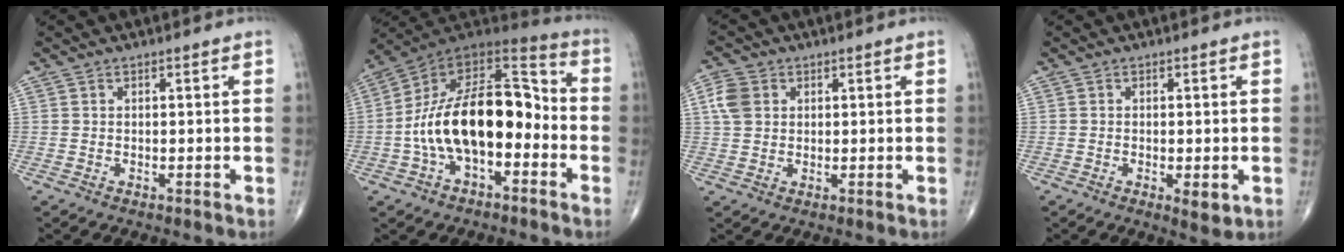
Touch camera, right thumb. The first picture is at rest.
{"total": 20.6, "force": [-3.8, 10.8, 17.1], "torque": [-0.272, 0.059, -0.072]}
{"total": 5.0, "force": [1.3, 4.0, 2.8], "torque": [-0.054, 0.004, 0.023]}
{"total": 3.1, "force": [-0.9, 1.0, 2.8], "torque": [-0.042, -0.010, -0.013]}